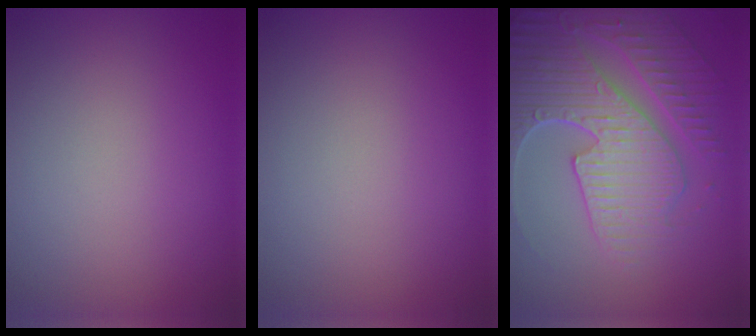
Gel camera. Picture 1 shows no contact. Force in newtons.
{"total": 0.0}
{"total": 8.9, "press": 6.3, "slide": 6.3}